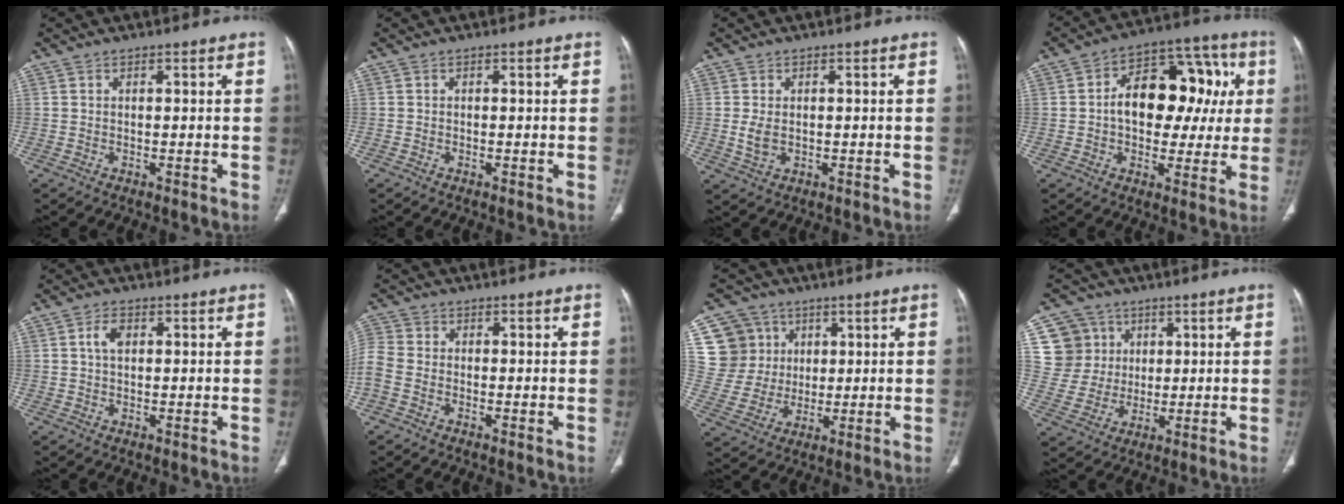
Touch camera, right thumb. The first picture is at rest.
{"total": 0.0}
{"total": 3.0, "force": [-0.1, 2.1, 2.2], "torque": [-0.044, -0.004, 0.002]}
{"total": 17.7, "force": [1.8, 11.6, 13.3], "torque": [-0.132, 0.041, 0.022]}
{"total": 3.0, "force": [0.7, 1.8, 2.2], "torque": [-0.043, 0.007, 0.012]}
{"total": 5.2, "force": [-2.0, 3.3, 3.5], "torque": [-0.099, 0.010, -0.051]}
{"total": 11.5, "force": [3.9, 10.6, 2.0], "torque": [-0.003, -0.004, 0.082]}
{"total": 10.0, "force": [3.3, 9.3, 1.4], "torque": [0.011, -0.005, 0.067]}